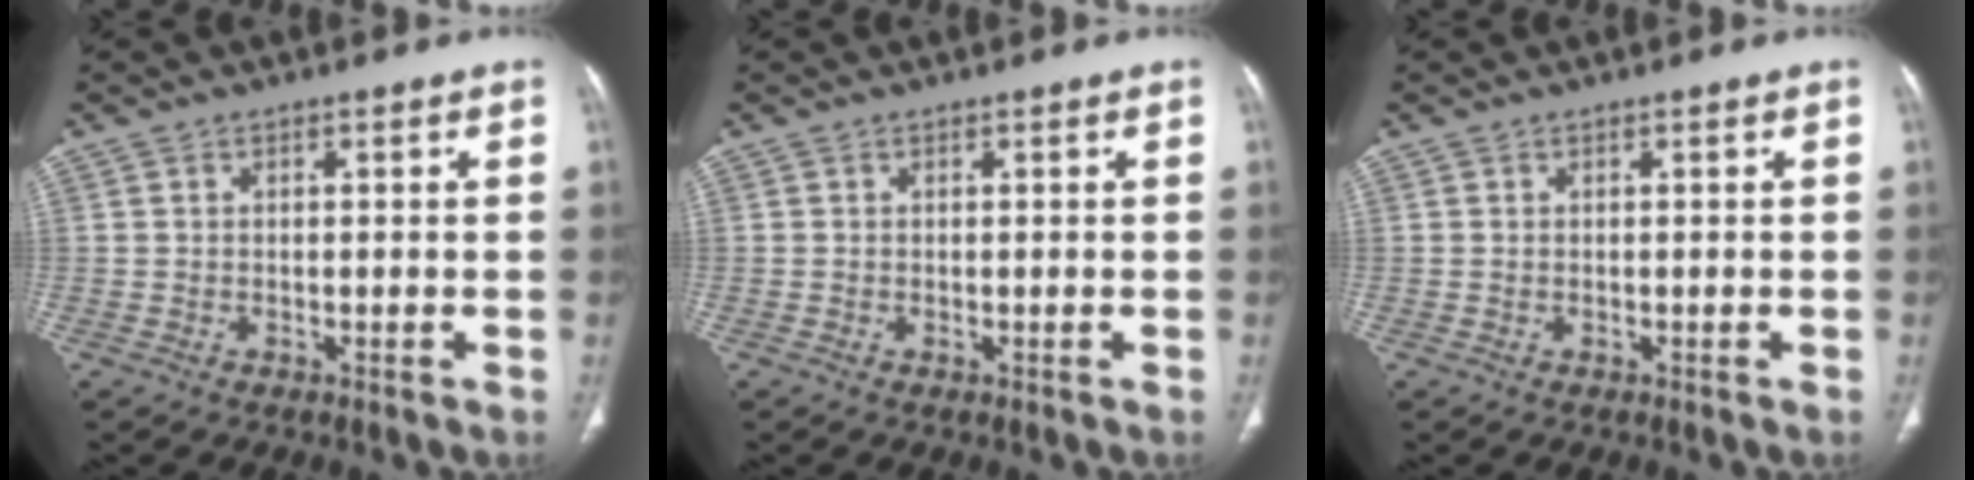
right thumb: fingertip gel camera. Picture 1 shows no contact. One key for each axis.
{"total": 0.0}
{"total": 0.0}